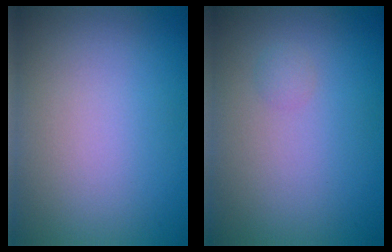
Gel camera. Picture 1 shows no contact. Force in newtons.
{"total": 0.7, "press": 0.7, "slide": 0.0}